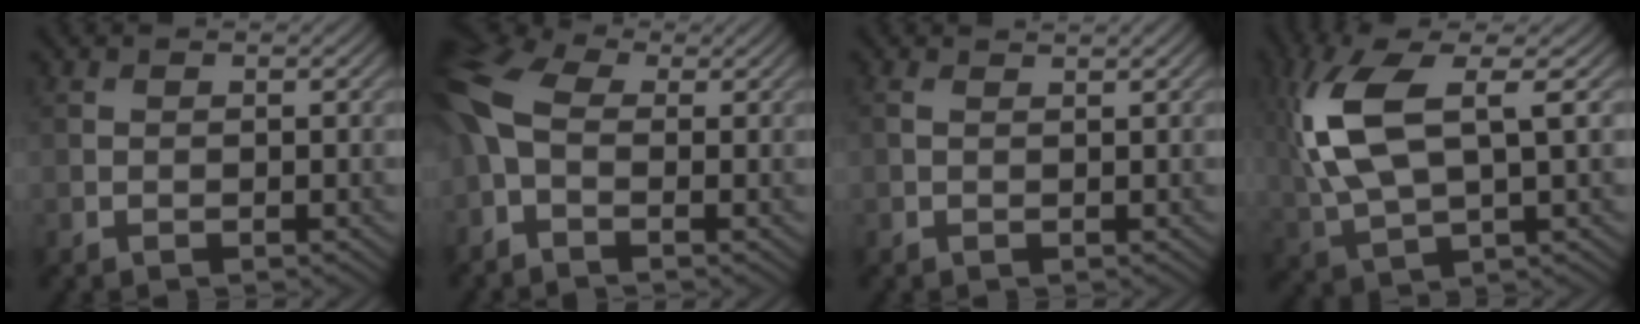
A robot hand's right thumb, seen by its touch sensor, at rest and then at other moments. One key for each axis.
{"total": 9.5, "fx": -0.6, "fy": 5.5, "fz": 7.7, "tx": -0.211, "ty": 0.002, "tz": -0.020}
{"total": 2.0, "fx": 1.3, "fy": 0.5, "fz": 1.5, "tx": -0.034, "ty": 0.006, "tz": 0.019}
{"total": 12.0, "fx": 2.9, "fy": 4.8, "fz": 10.7, "tx": -0.264, "ty": 0.003, "tz": 0.061}